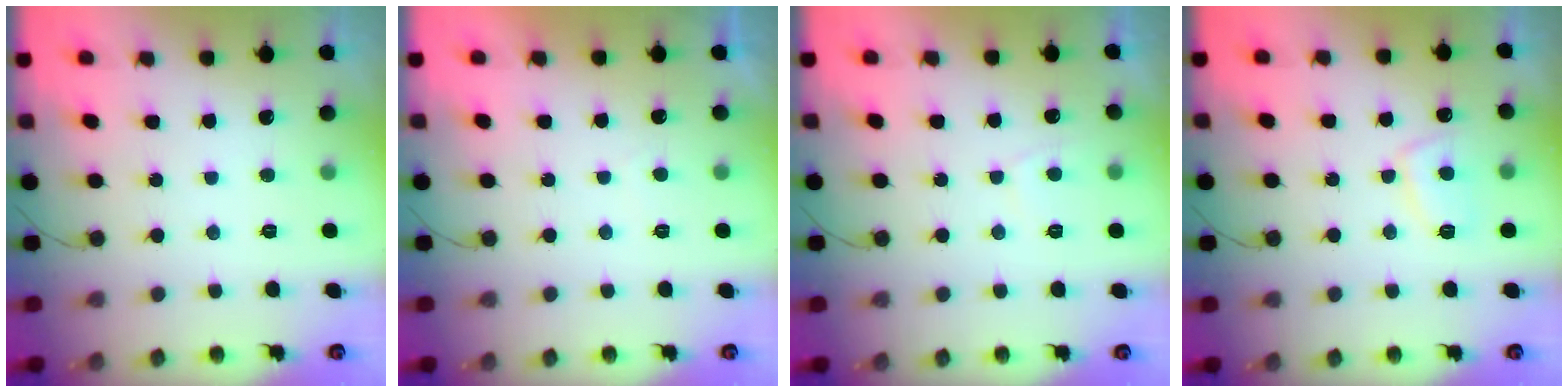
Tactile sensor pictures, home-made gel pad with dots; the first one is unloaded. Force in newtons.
{"total": 1.4, "press": 1.1, "slide": 0.8}
{"total": 1.6, "press": 1.5, "slide": 0.6}
{"total": 5.9, "press": 5.8, "slide": 0.9}